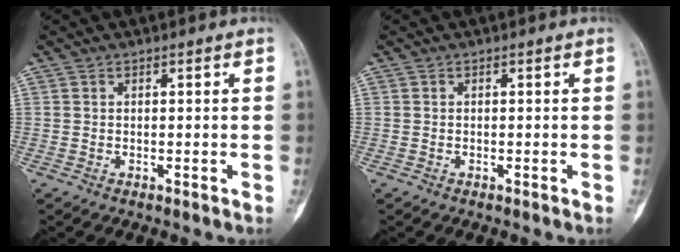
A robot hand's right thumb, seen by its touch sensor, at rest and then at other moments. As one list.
[{"total": 0.0}]